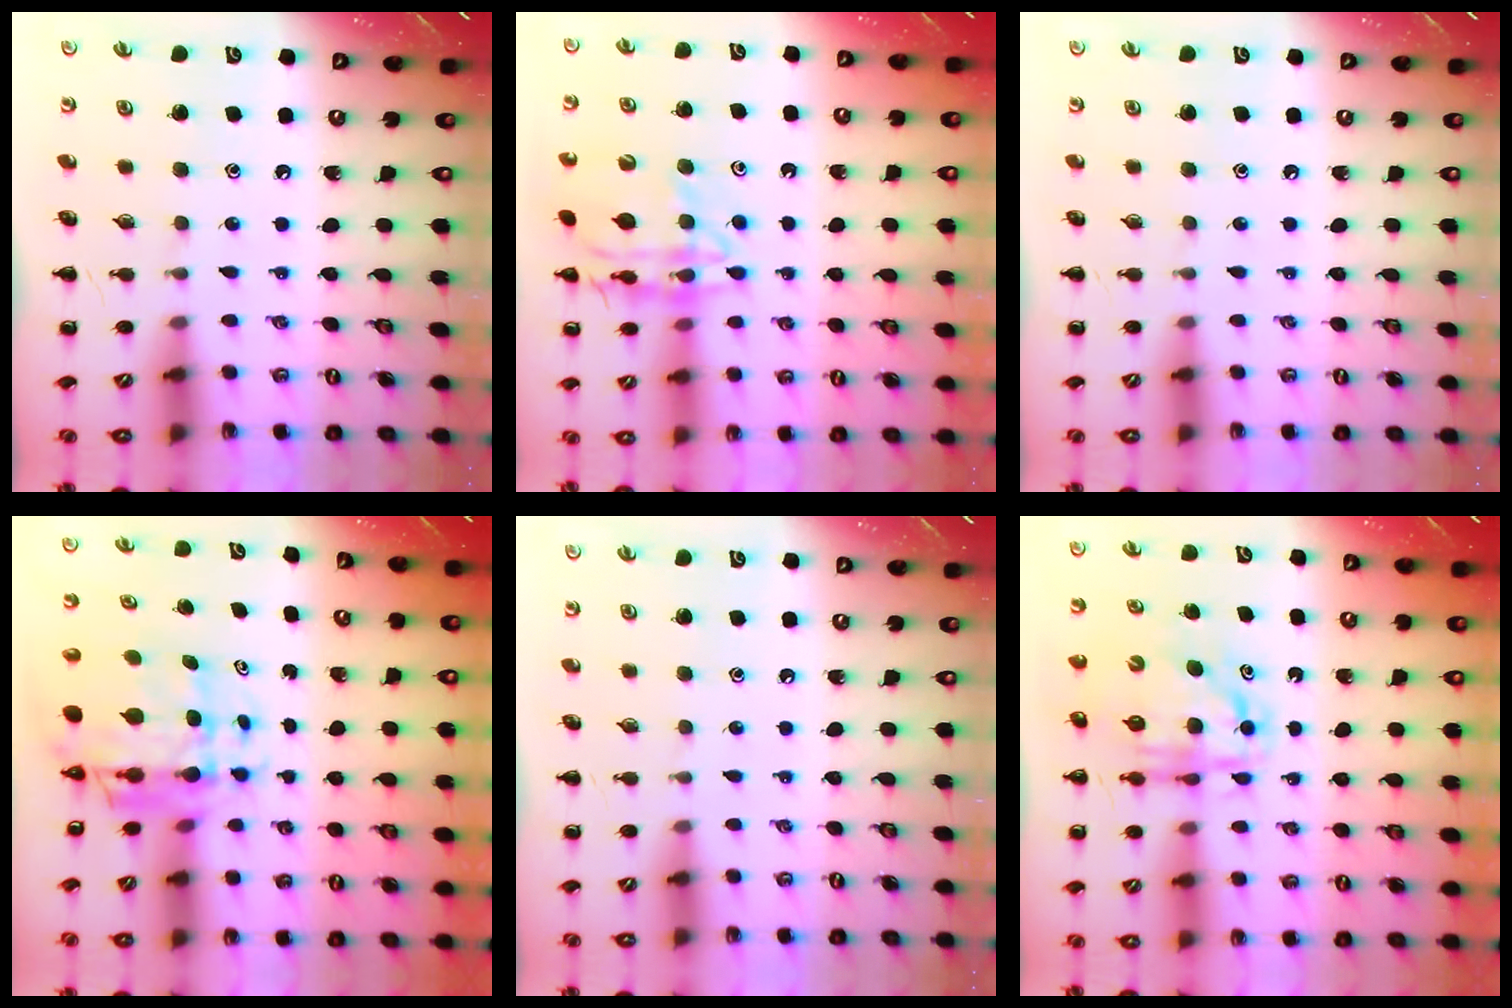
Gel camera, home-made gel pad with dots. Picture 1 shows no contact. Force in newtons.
{"total": 15.6, "press": 15.5, "slide": 2.2}
{"total": 0.0}
{"total": 7.4, "press": 6.8, "slide": 2.7}
{"total": 0.0}
{"total": 6.9, "press": 6.8, "slide": 1.4}